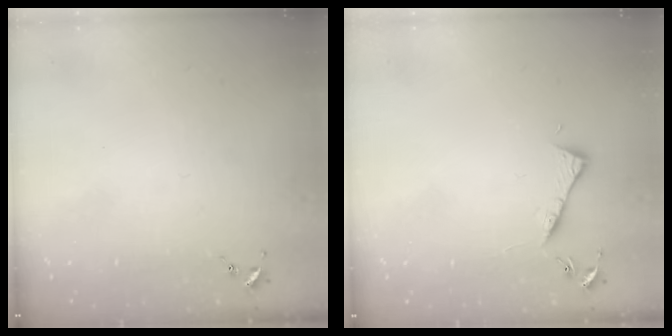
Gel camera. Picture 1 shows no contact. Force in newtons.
{"total": 4.2, "press": 4.1, "slide": 0.5}